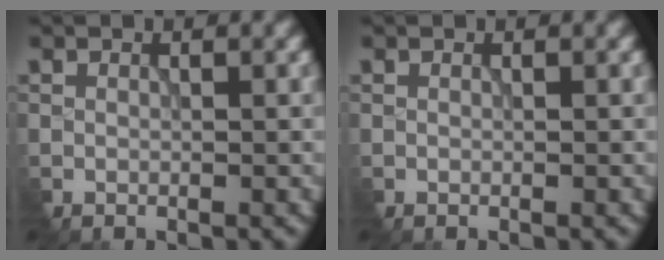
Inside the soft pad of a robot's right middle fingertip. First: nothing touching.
{"total": 0.0}